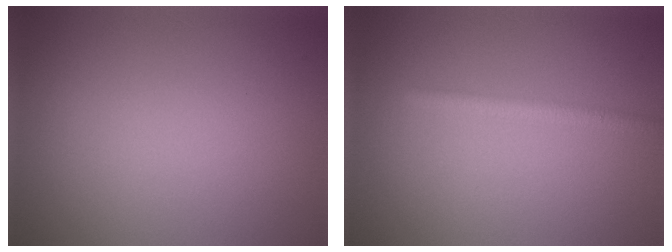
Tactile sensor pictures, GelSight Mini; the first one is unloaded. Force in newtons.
{"total": 1.8, "press": 1.8, "slide": 0.2}